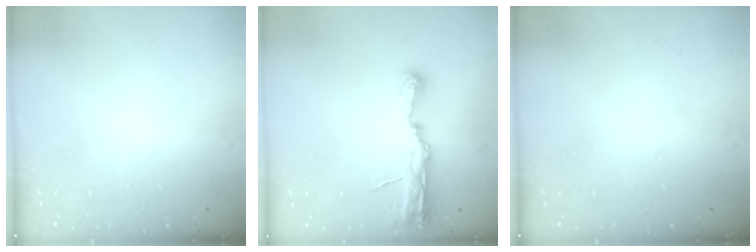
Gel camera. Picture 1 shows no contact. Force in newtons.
{"total": 8.1, "press": 8.1, "slide": 0.8}
{"total": 0.0}